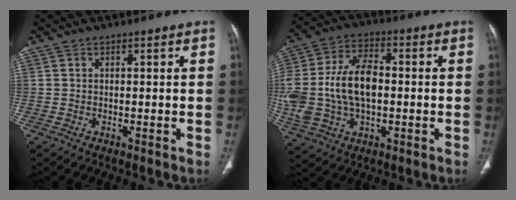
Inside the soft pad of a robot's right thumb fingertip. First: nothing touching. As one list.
[{"total": 17.8, "force": [-0.7, 11.1, 14.0], "torque": [-0.297, 0.022, -0.008]}]